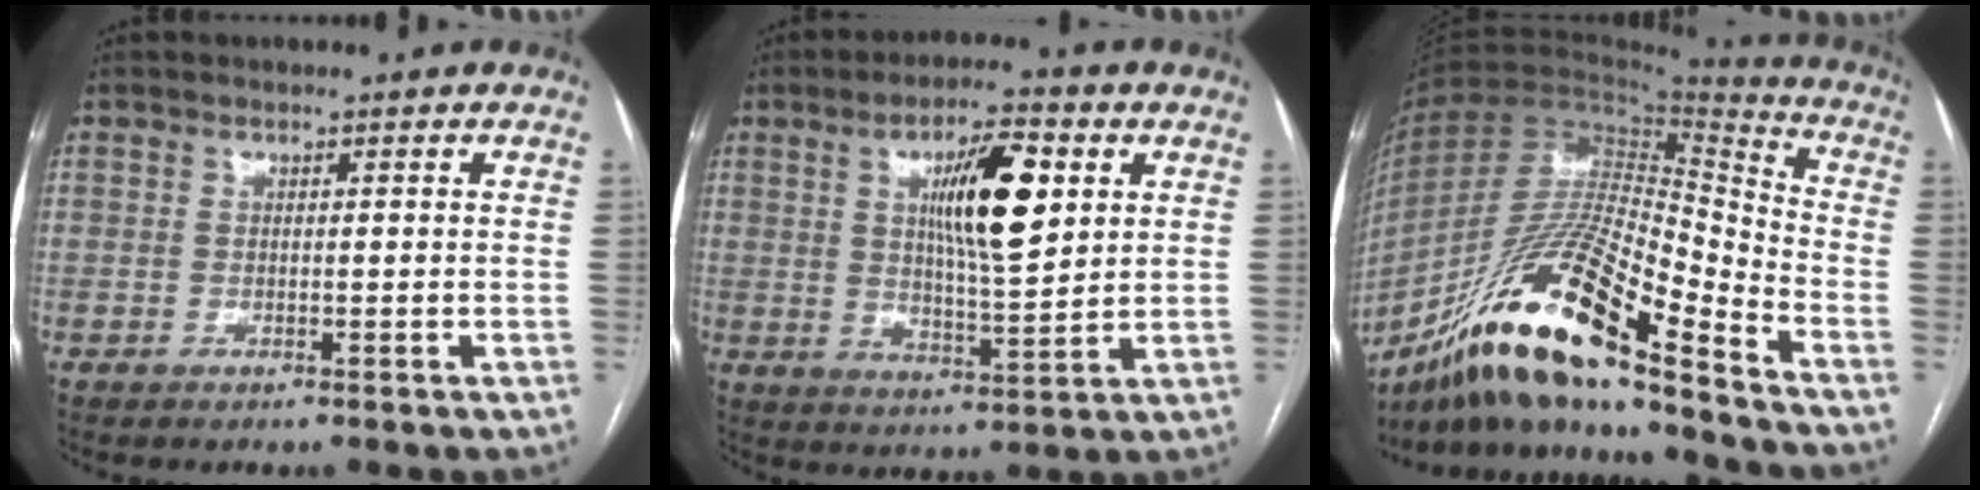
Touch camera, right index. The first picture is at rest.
{"total": 12.0, "force": [3.7, 2.6, 11.1], "torque": [-0.189, 0.004, 0.063]}
{"total": 21.5, "force": [-14.6, 2.5, 15.6], "torque": [-0.301, -0.019, -0.264]}